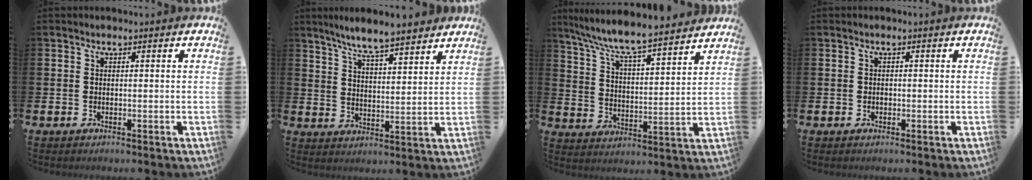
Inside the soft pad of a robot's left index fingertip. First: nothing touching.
{"total": 6.9, "force": [6.5, 0.3, 2.3], "torque": [-0.071, -0.033, 0.117]}
{"total": 8.0, "force": [7.6, 0.2, 2.7], "torque": [-0.089, -0.060, 0.128]}
{"total": 0.5, "force": [-0.2, 0.4, 0.3], "torque": [-0.005, 0.003, -0.005]}